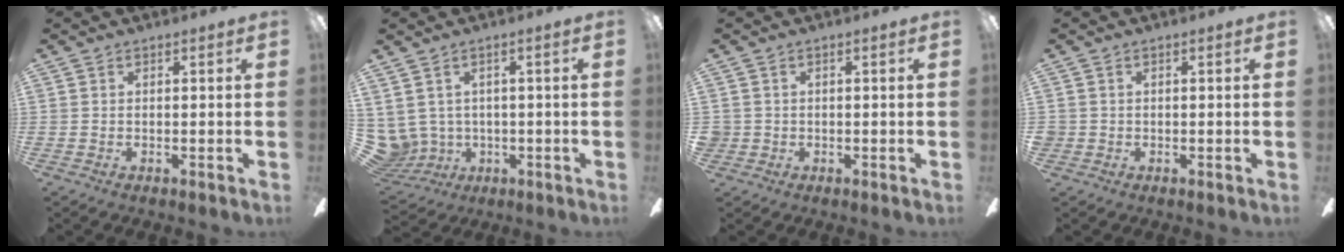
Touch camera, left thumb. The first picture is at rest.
{"total": 5.8, "force": [1.8, 5.3, 1.2], "torque": [-0.080, -0.018, 0.035]}
{"total": 1.7, "force": [0.1, 1.7, 0.2], "torque": [-0.006, 0.005, -0.001]}
{"total": 1.1, "force": [0.0, 1.1, 0.1], "torque": [-0.001, 0.005, -0.003]}